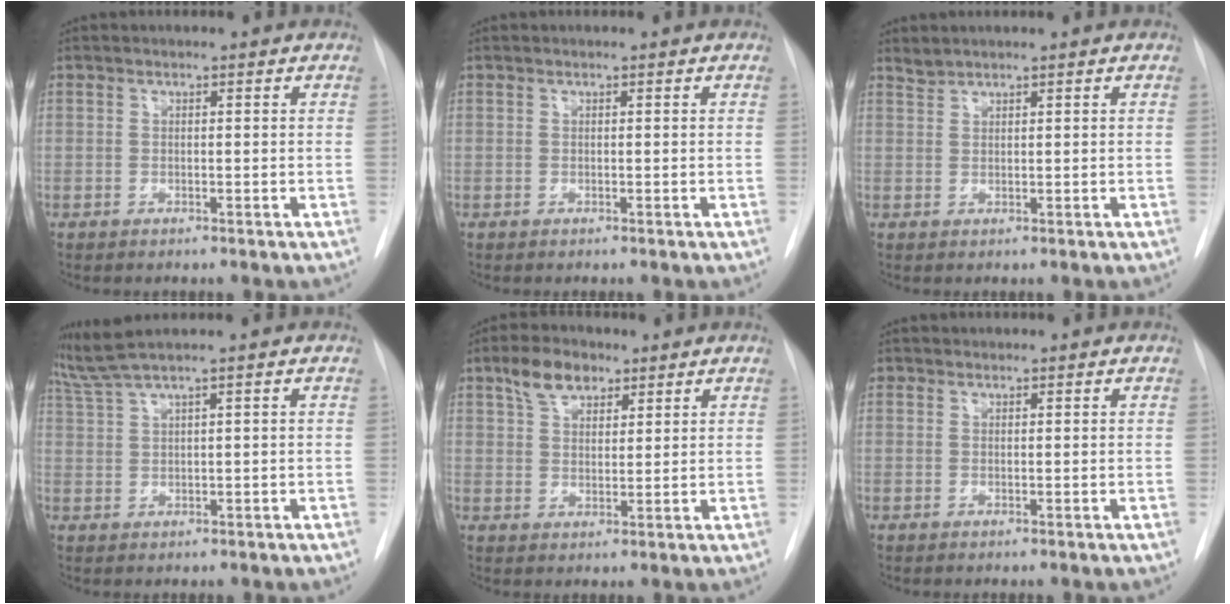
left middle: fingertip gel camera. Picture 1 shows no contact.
{"total": 0.0}
{"total": 1.2, "force": [1.2, 0.0, 0.0], "torque": [-0.004, 0.003, 0.028]}
{"total": 3.8, "force": [3.1, -1.1, 1.9], "torque": [-0.058, 0.017, 0.076]}
{"total": 5.8, "force": [3.7, 3.2, 3.1], "torque": [-0.059, 0.015, 0.069]}
{"total": 0.7, "force": [0.4, 0.5, 0.0], "torque": [0.003, 0.001, 0.006]}